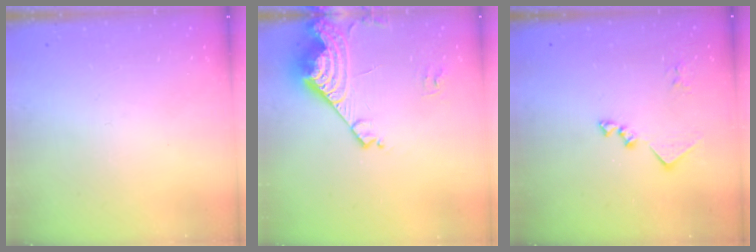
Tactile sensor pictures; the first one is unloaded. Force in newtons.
{"total": 16.9, "press": 16.7, "slide": 2.1}
{"total": 10.9, "press": 10.9, "slide": 0.1}